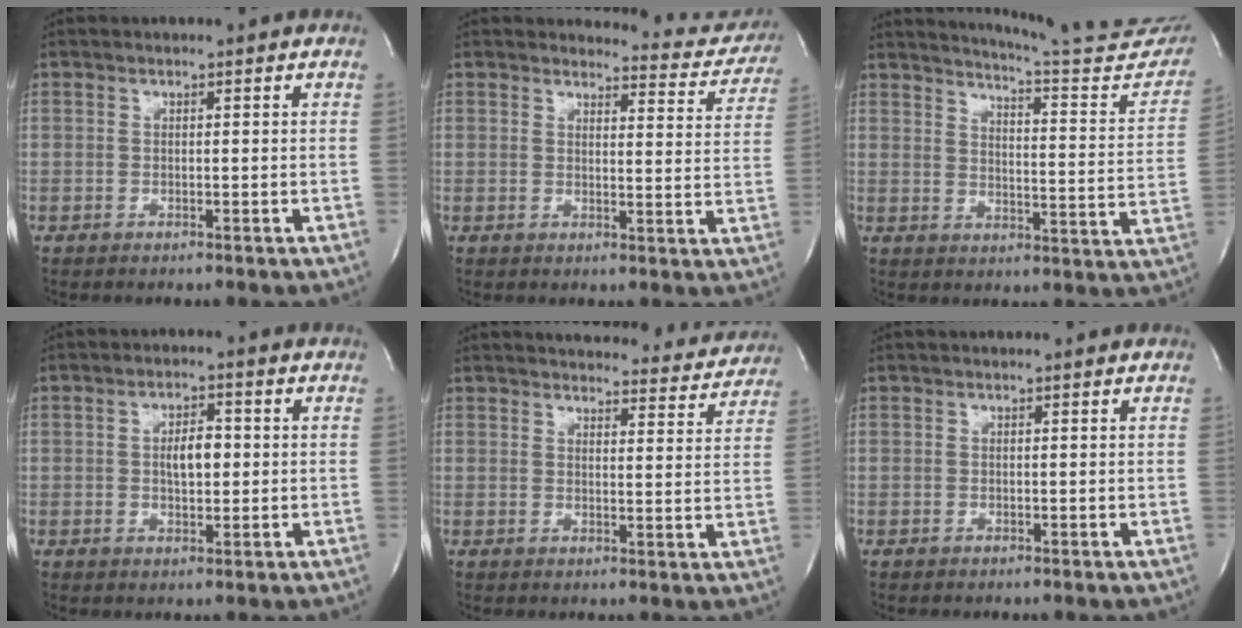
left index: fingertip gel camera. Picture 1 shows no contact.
{"total": 9.0, "force": [8.8, 1.6, -0.7], "torque": [0.028, -0.050, 0.079]}
{"total": 20.9, "force": [19.8, 0.7, 6.7], "torque": [-0.097, -0.098, 0.234]}
{"total": 4.3, "force": [0.3, 1.9, 3.9], "torque": [-0.066, 0.003, 0.008]}
{"total": 16.6, "force": [15.9, 3.5, 3.1], "torque": [-0.020, -0.023, 0.178]}
{"total": 1.0, "force": [0.9, 0.1, 0.2], "torque": [-0.008, 0.009, 0.012]}